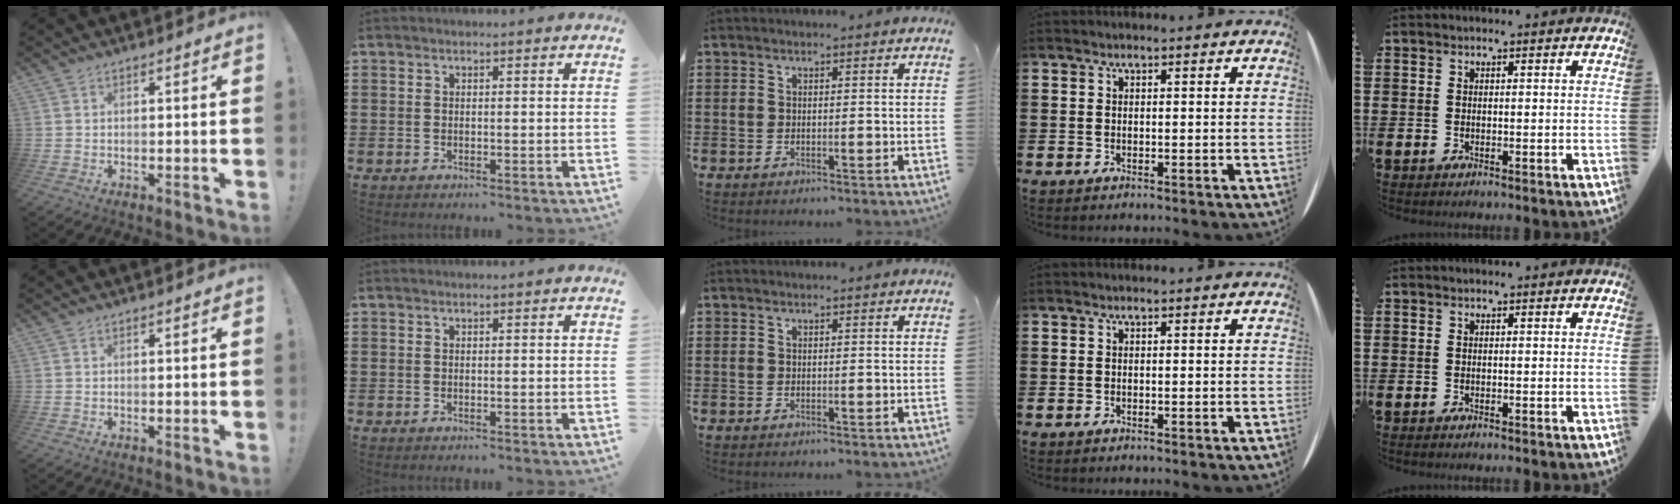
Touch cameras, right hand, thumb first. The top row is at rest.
{}